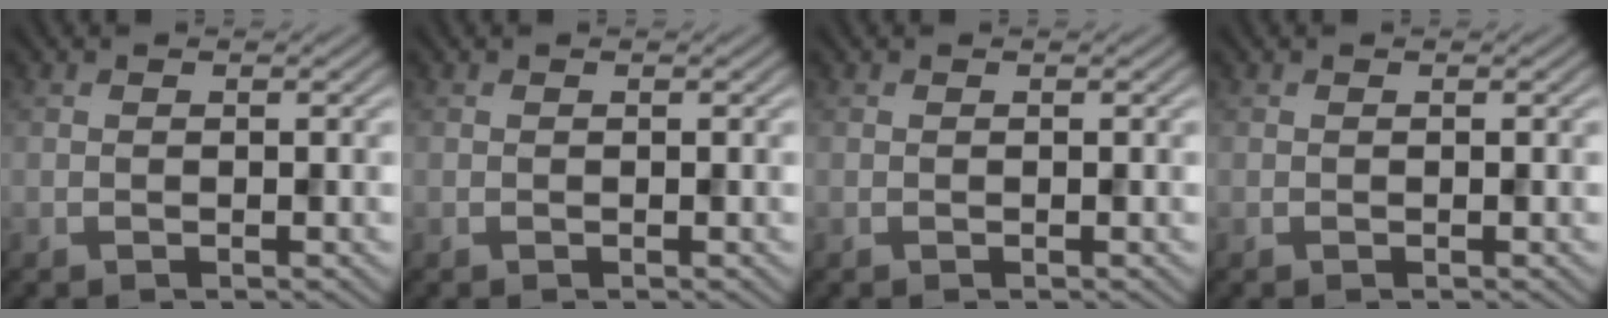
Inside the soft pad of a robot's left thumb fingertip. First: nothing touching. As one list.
[{"total": 0.0}, {"total": 0.0}, {"total": 0.0}]